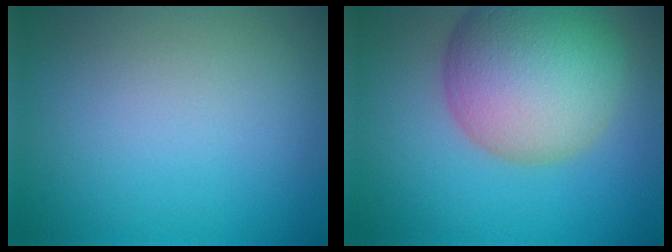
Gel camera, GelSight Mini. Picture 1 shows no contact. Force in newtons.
{"total": 11.1, "press": 11.0, "slide": 0.7}